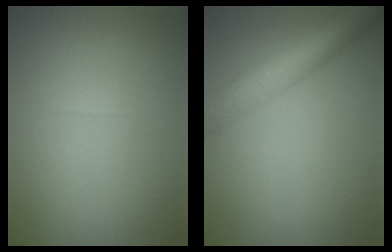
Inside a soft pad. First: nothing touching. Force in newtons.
{"total": 6.0, "press": 6.0, "slide": 0.2}